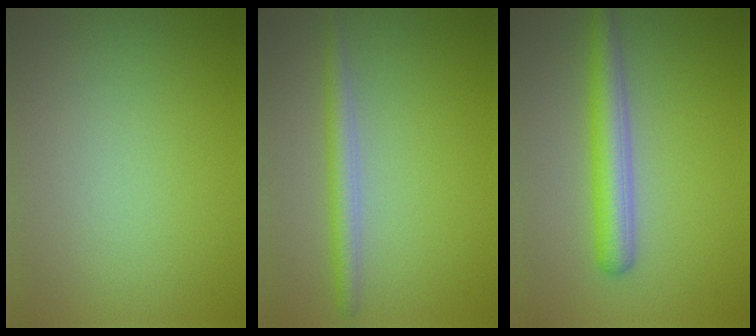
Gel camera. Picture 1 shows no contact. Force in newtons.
{"total": 2.3, "press": 2.3, "slide": 0.1}
{"total": 3.8, "press": 3.8, "slide": 0.2}